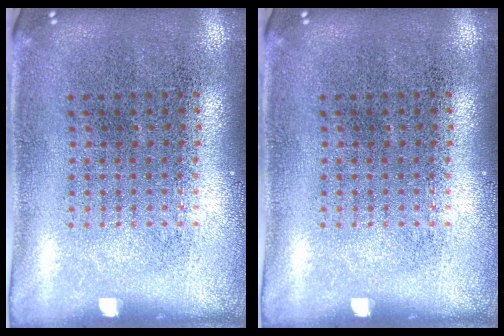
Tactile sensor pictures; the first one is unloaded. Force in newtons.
{"total": 0.0}